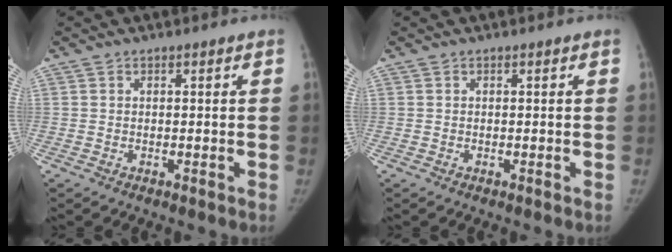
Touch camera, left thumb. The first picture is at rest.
{"total": 0.0}